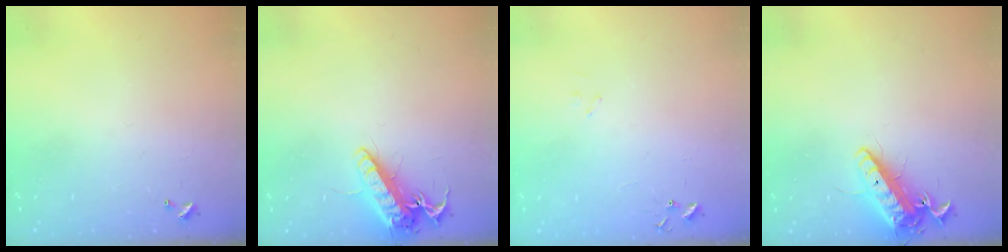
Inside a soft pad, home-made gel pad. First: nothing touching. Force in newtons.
{"total": 13.8, "press": 13.7, "slide": 1.9}
{"total": 7.8, "press": 7.8, "slide": 0.7}
{"total": 13.6, "press": 13.4, "slide": 2.3}